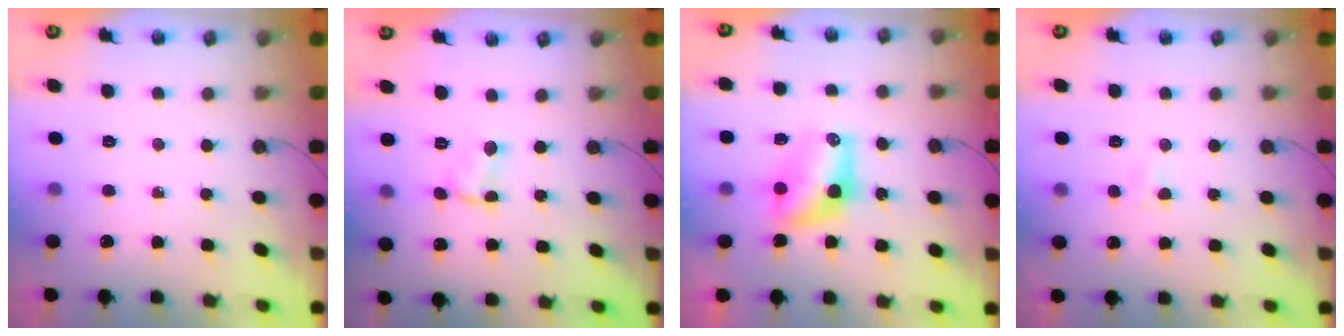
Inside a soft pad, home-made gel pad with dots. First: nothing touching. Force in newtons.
{"total": 1.5, "press": 1.5, "slide": 0.2}
{"total": 9.7, "press": 8.8, "slide": 4.1}
{"total": 2.5, "press": 2.5, "slide": 0.4}